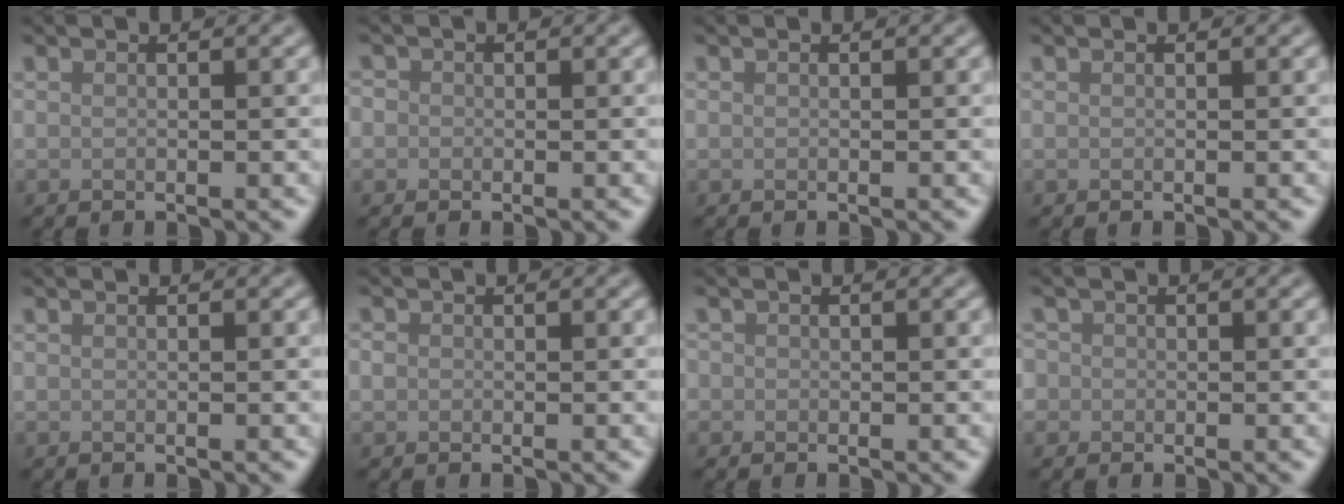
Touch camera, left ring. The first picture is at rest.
{"total": 1.3, "force": [0.2, 1.3, 0.3], "torque": [0.005, 0.001, -0.006]}
{"total": 0.0}
{"total": 0.0}
{"total": 0.0}
{"total": 0.9, "force": [-0.1, 0.9, 0.2], "torque": [0.002, -0.003, -0.006]}
{"total": 0.7, "force": [0.0, 0.7, 0.0], "torque": [0.009, -0.003, -0.003]}
{"total": 1.4, "force": [0.2, 1.4, 0.3], "torque": [0.007, 0.003, -0.006]}